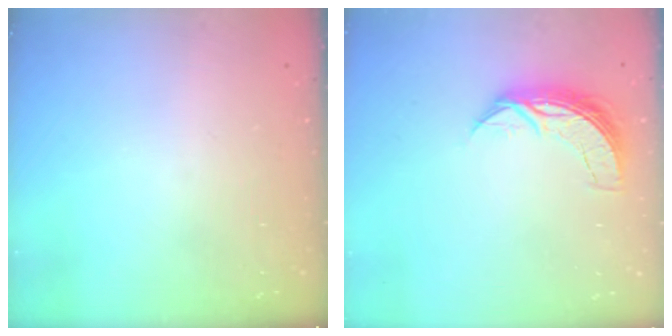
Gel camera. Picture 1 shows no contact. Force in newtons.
{"total": 7.1, "press": 7.1, "slide": 0.4}